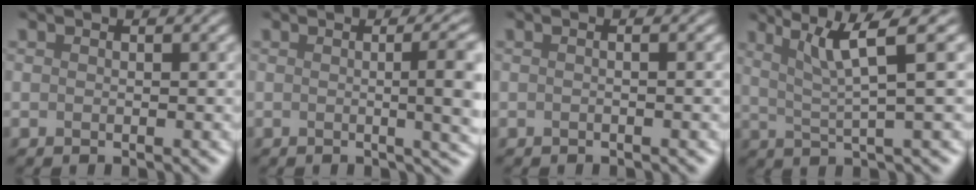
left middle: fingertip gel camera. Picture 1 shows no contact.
{"total": 6.5, "force": [-0.1, 1.9, 6.2], "torque": [-0.051, 0.010, 0.002]}
{"total": 0.9, "force": [0.1, 0.5, 0.8], "torque": [-0.001, -0.001, -0.013]}
{"total": 4.5, "force": [2.6, 0.0, 3.8], "torque": [-0.076, 0.015, 0.057]}